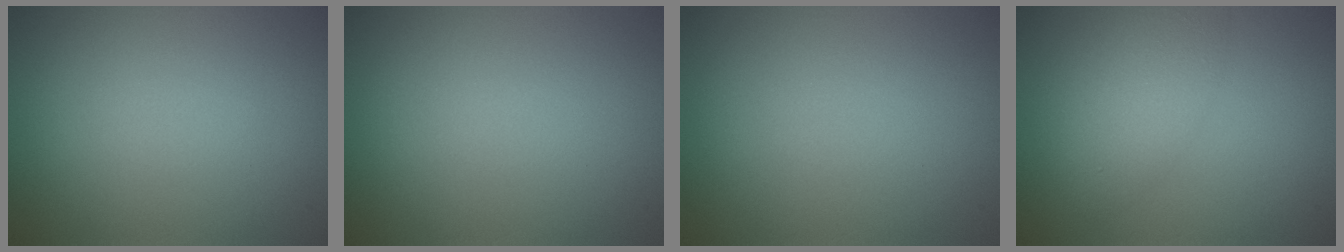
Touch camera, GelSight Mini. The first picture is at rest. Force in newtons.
{"total": 0.0}
{"total": 0.0}
{"total": 3.7, "press": 3.7, "slide": 0.1}